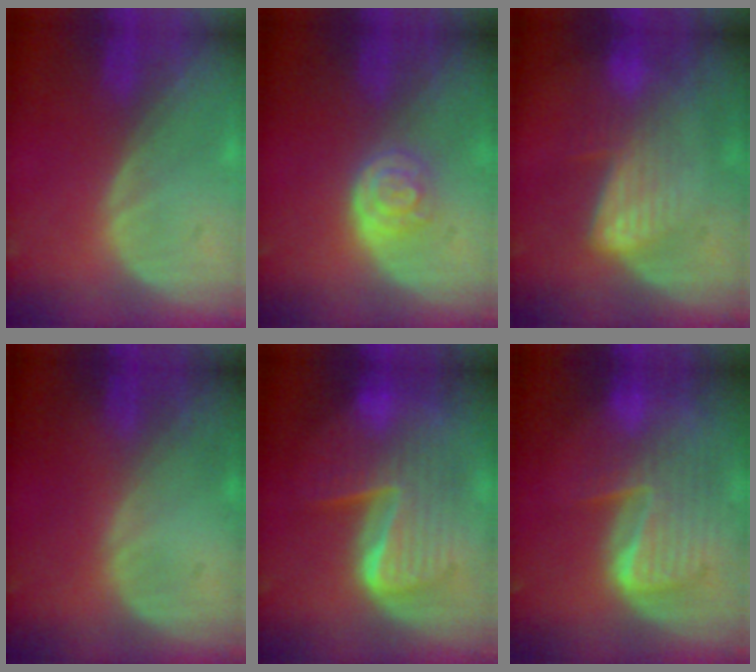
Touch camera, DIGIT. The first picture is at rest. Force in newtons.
{"total": 4.0, "press": 3.7, "slide": 1.7}
{"total": 7.0, "press": 5.8, "slide": 3.8}
{"total": 0.0}
{"total": 10.4, "press": 10.4, "slide": 1.0}
{"total": 9.9, "press": 8.5, "slide": 5.1}